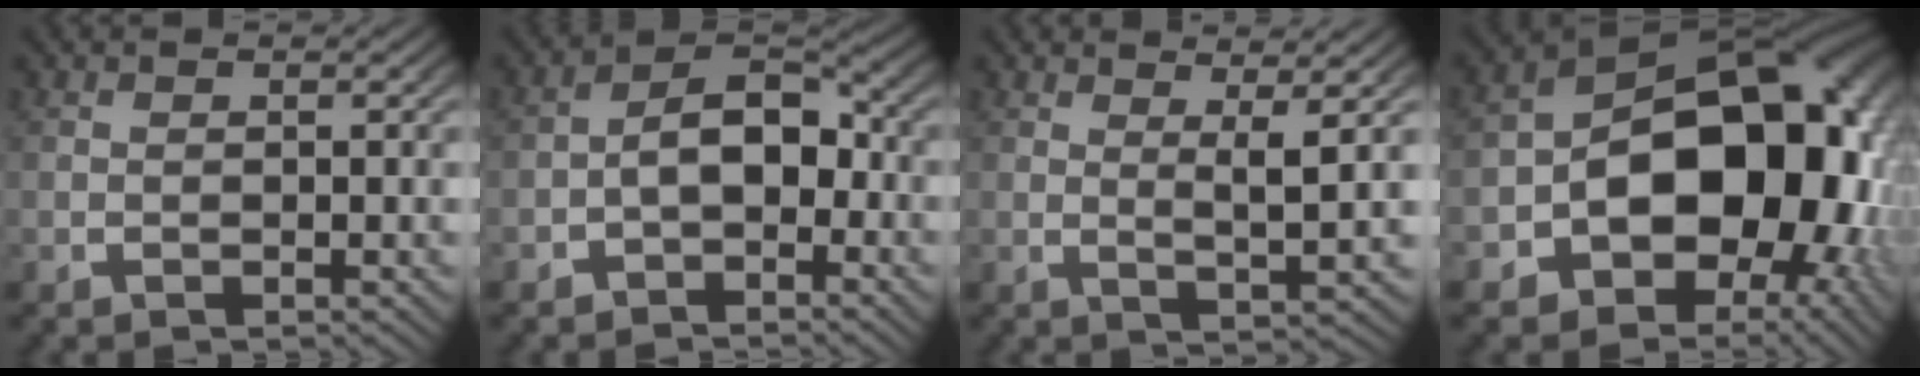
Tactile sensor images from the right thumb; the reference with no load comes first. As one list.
[{"total": 6.3, "force": [-1.4, 4.2, 4.5], "torque": [-0.075, -0.012, -0.020]}, {"total": 3.3, "force": [1.9, 0.5, 2.6], "torque": [-0.048, -0.005, 0.032]}, {"total": 22.2, "force": [-2.1, 14.8, 16.5], "torque": [-0.264, -0.068, -0.010]}]